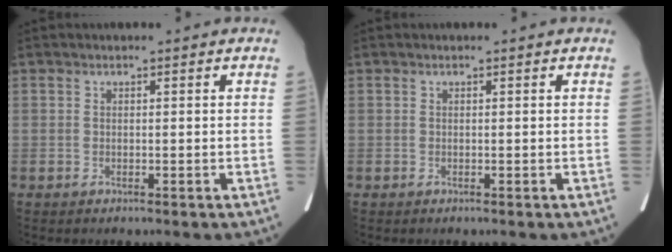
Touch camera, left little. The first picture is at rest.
{"total": 0.0}